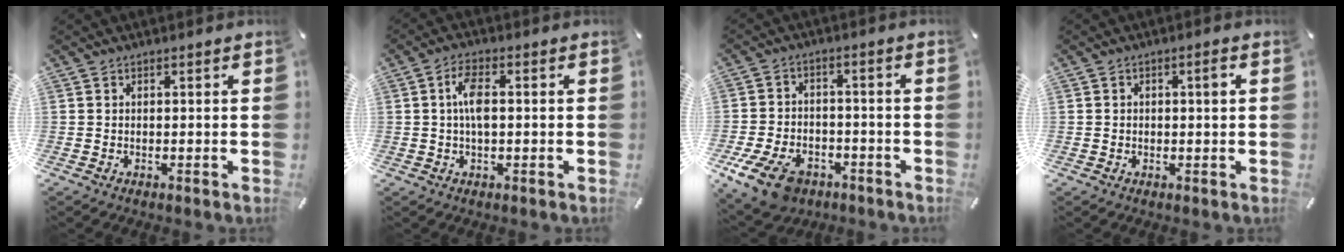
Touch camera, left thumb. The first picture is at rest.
{"total": 5.6, "force": [0.3, 2.5, 5.0], "torque": [-0.102, 0.007, 0.003]}
{"total": 10.5, "force": [-5.7, 6.9, 5.4], "torque": [-0.120, 0.034, -0.103]}
{"total": 2.1, "force": [0.2, 1.0, 1.8], "torque": [-0.028, 0.005, -0.002]}